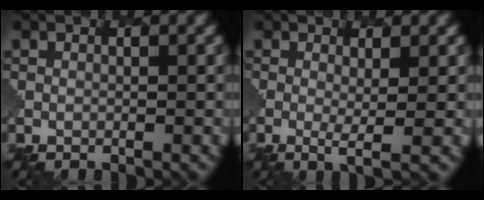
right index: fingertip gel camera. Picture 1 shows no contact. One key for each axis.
{"total": 1.8, "fx": 0.2, "fy": 0.1, "fz": 1.8, "tx": -0.039, "ty": -0.010, "tz": 0.005}